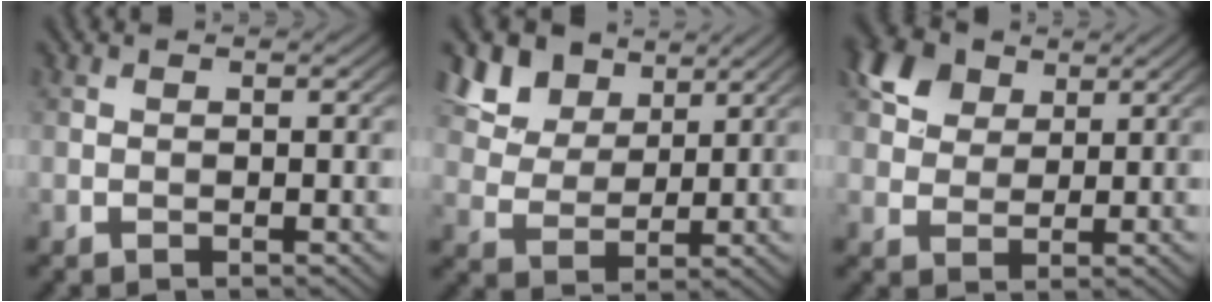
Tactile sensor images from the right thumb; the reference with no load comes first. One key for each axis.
{"total": 8.6, "fx": 5.4, "fy": 5.4, "fz": 4.0, "tx": -0.111, "ty": -0.006, "tz": 0.113}
{"total": 6.6, "fx": 3.5, "fy": 4.6, "fz": 3.2, "tx": -0.083, "ty": 0.011, "tz": 0.063}